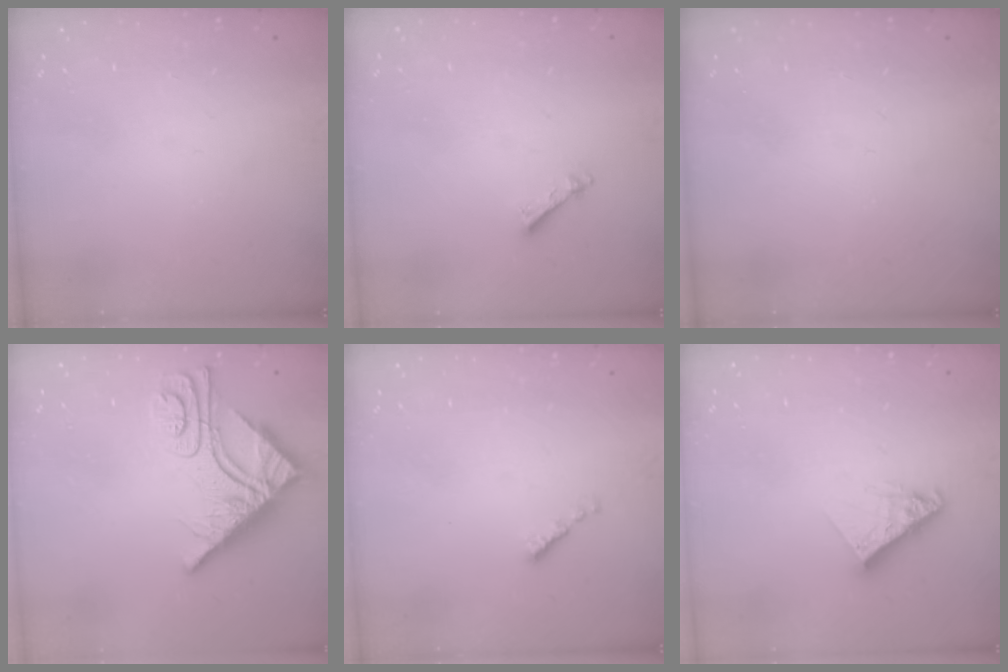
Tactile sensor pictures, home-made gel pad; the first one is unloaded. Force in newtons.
{"total": 3.4, "press": 3.3, "slide": 0.2}
{"total": 0.0}
{"total": 12.6, "press": 12.5, "slide": 1.0}
{"total": 0.7, "press": 0.5, "slide": 0.4}
{"total": 9.0, "press": 9.0, "slide": 0.9}